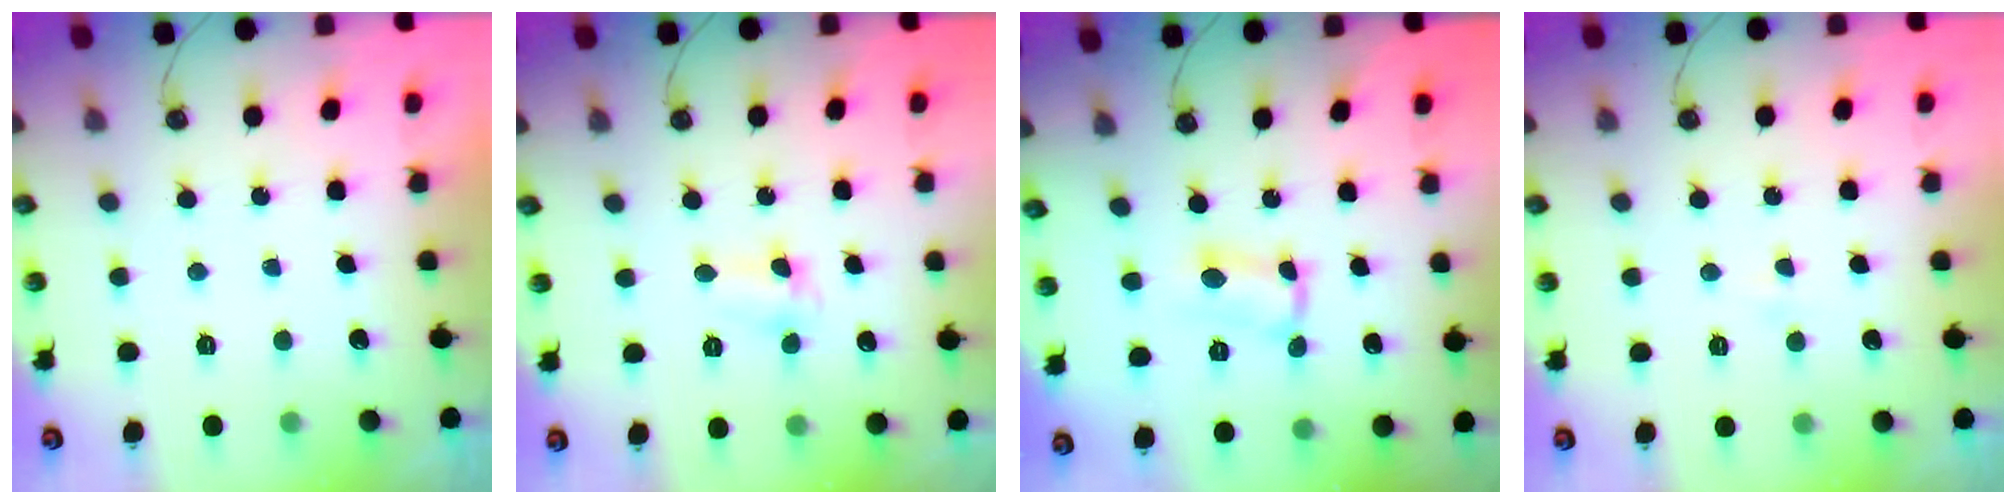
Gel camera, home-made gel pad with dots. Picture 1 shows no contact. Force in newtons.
{"total": 2.6, "press": 2.6, "slide": 0.6}
{"total": 1.8, "press": 1.6, "slide": 0.7}
{"total": 1.6, "press": 1.6, "slide": 0.2}